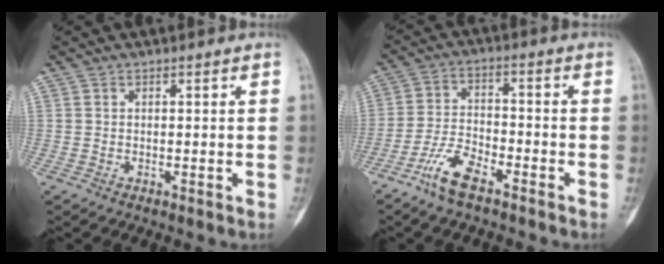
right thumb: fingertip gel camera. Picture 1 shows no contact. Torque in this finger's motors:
{"motor_torque": [-0.33, -0.13, 0.11, 0.05, 0.07]}